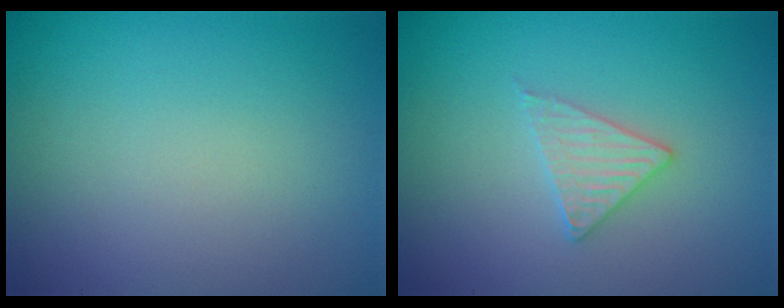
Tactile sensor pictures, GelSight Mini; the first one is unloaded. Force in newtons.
{"total": 2.1, "press": 2.1, "slide": 0.3}